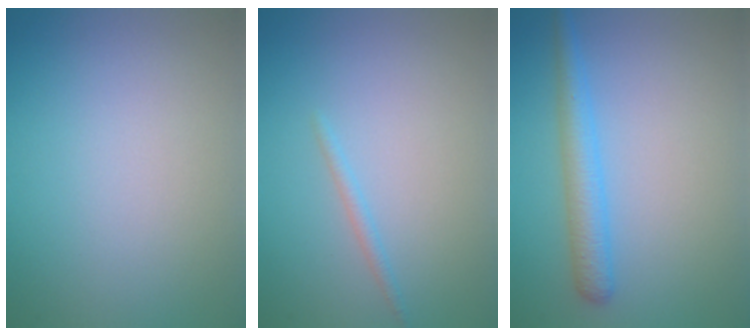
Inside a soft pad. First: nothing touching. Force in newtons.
{"total": 0.8, "press": 0.8, "slide": 0.1}
{"total": 3.0, "press": 3.0, "slide": 0.2}